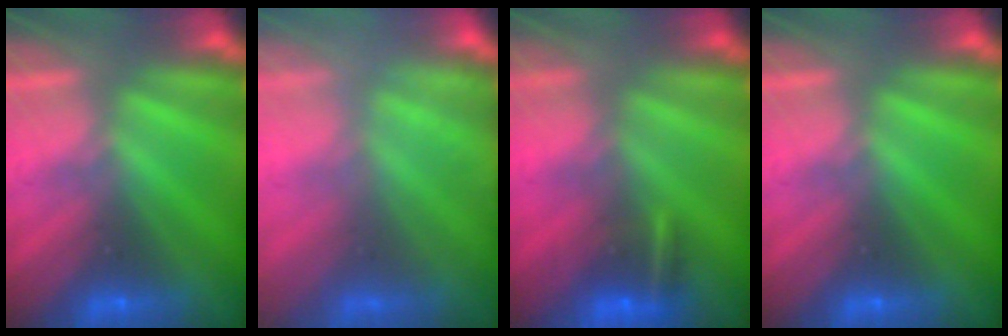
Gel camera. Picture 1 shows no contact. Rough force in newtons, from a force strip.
{"total": 2.4}
{"total": 6.6}
{"total": 0.0}